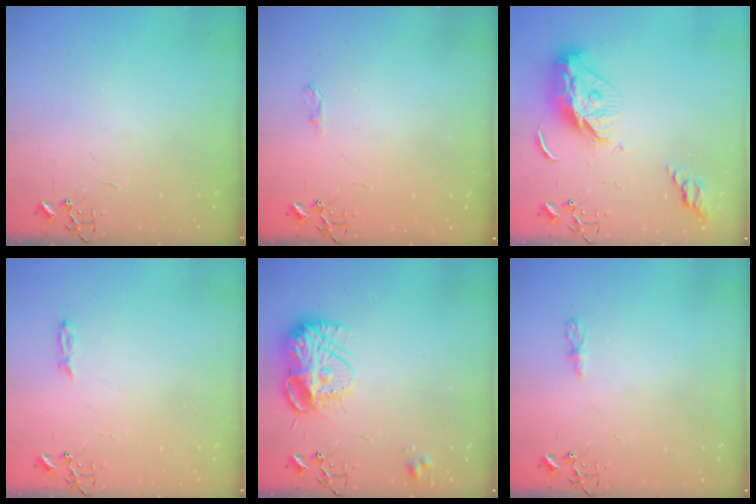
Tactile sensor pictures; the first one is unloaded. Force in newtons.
{"total": 6.8, "press": 6.8, "slide": 0.6}
{"total": 13.4, "press": 13.4, "slide": 1.2}
{"total": 3.4, "press": 3.3, "slide": 0.5}
{"total": 12.6, "press": 12.6, "slide": 1.1}
{"total": 4.0, "press": 4.0, "slide": 0.5}